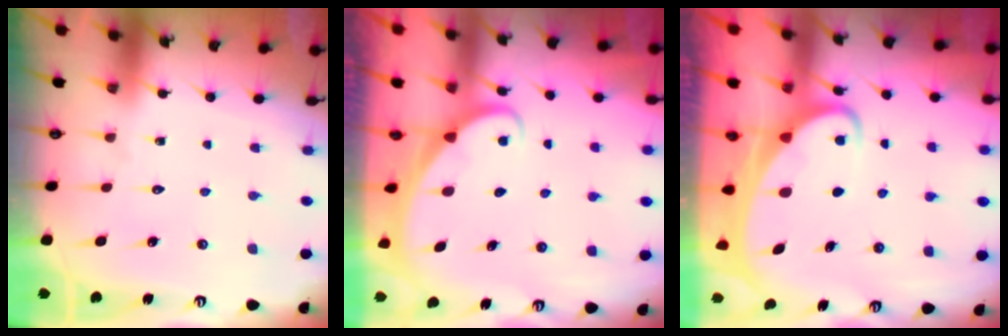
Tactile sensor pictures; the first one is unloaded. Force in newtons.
{"total": 2.5, "press": 2.5, "slide": 0.3}
{"total": 3.6, "press": 3.6, "slide": 0.4}